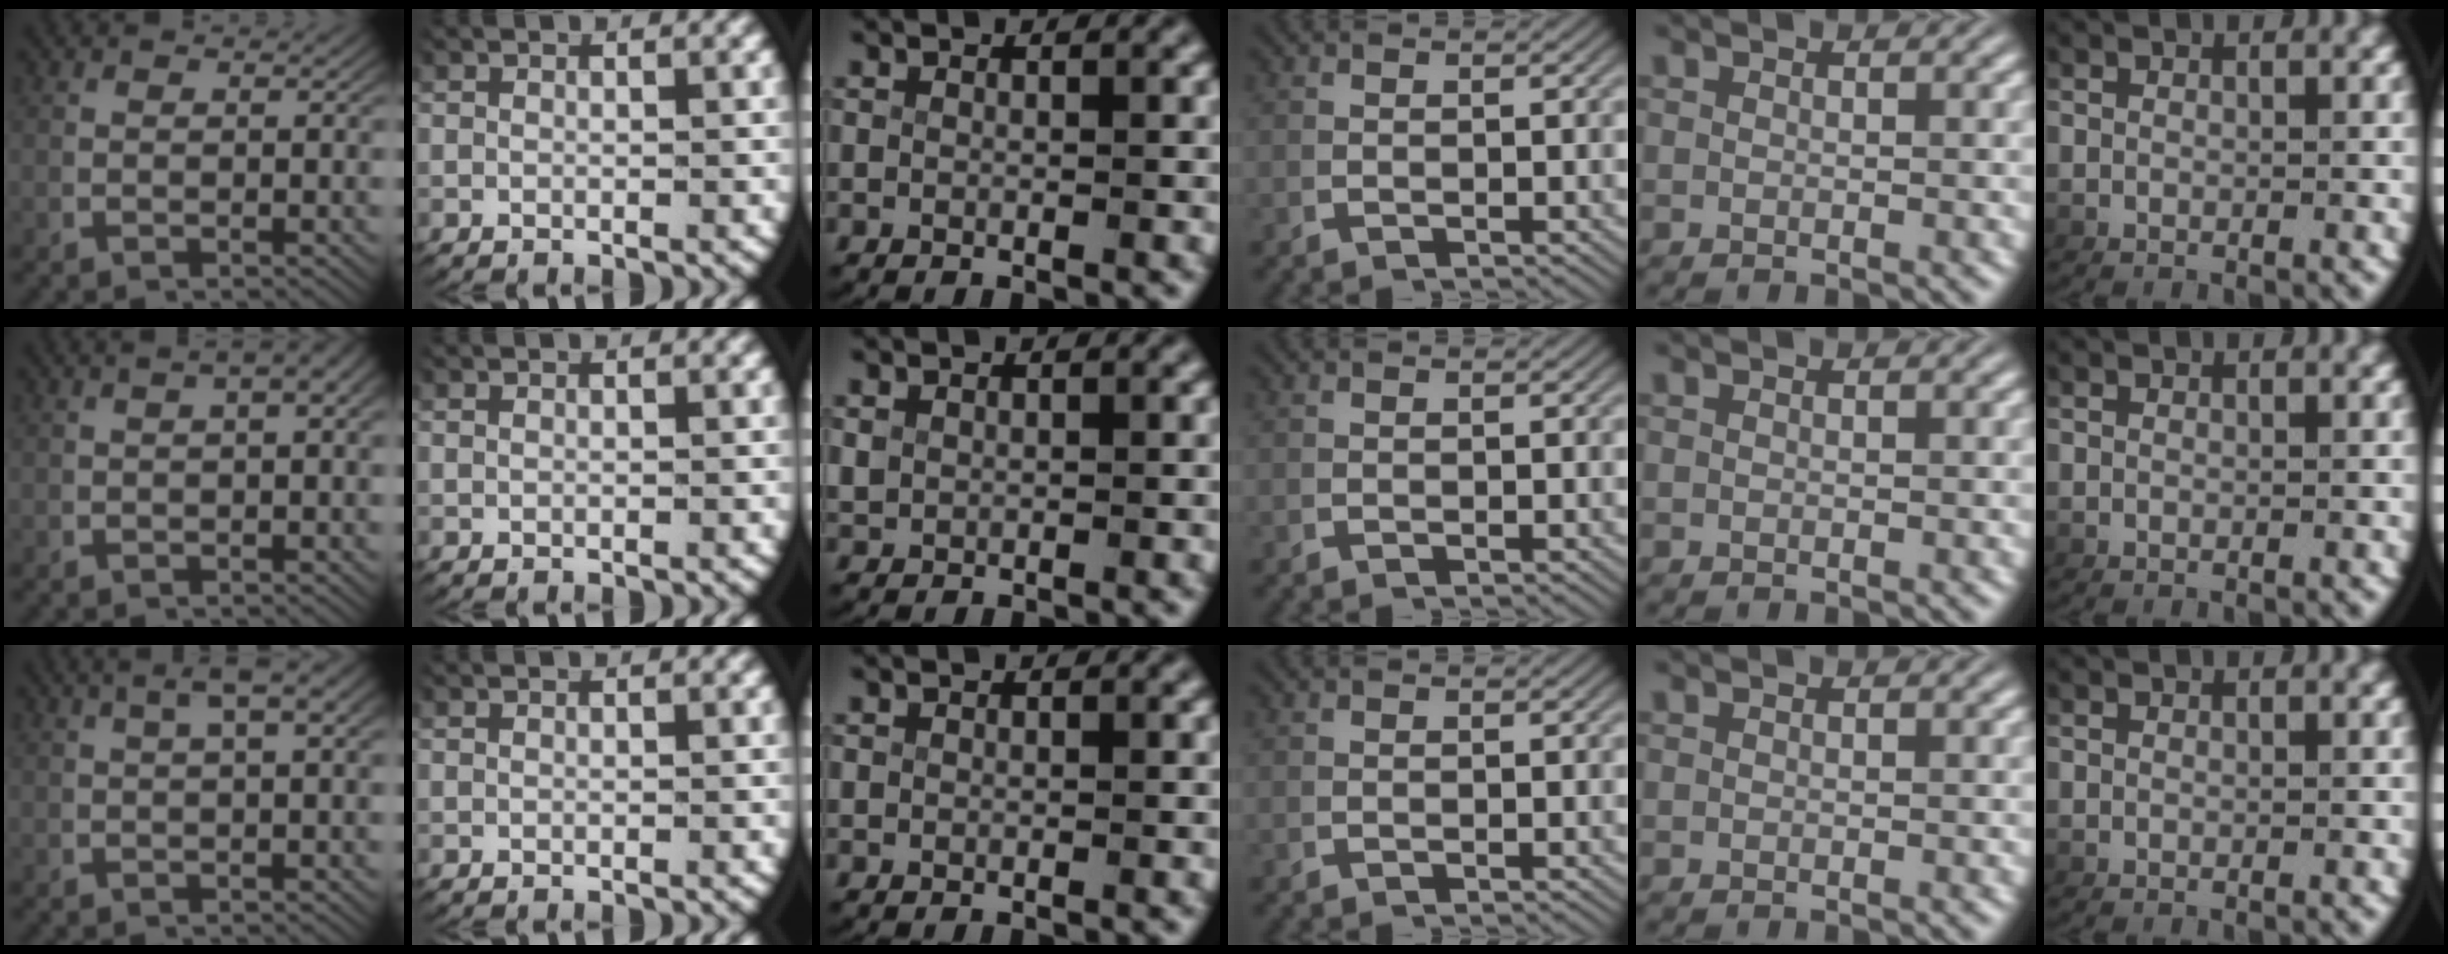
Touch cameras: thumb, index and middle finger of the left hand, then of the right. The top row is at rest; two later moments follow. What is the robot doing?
{"motion": "lift_and_place", "object": "router"}